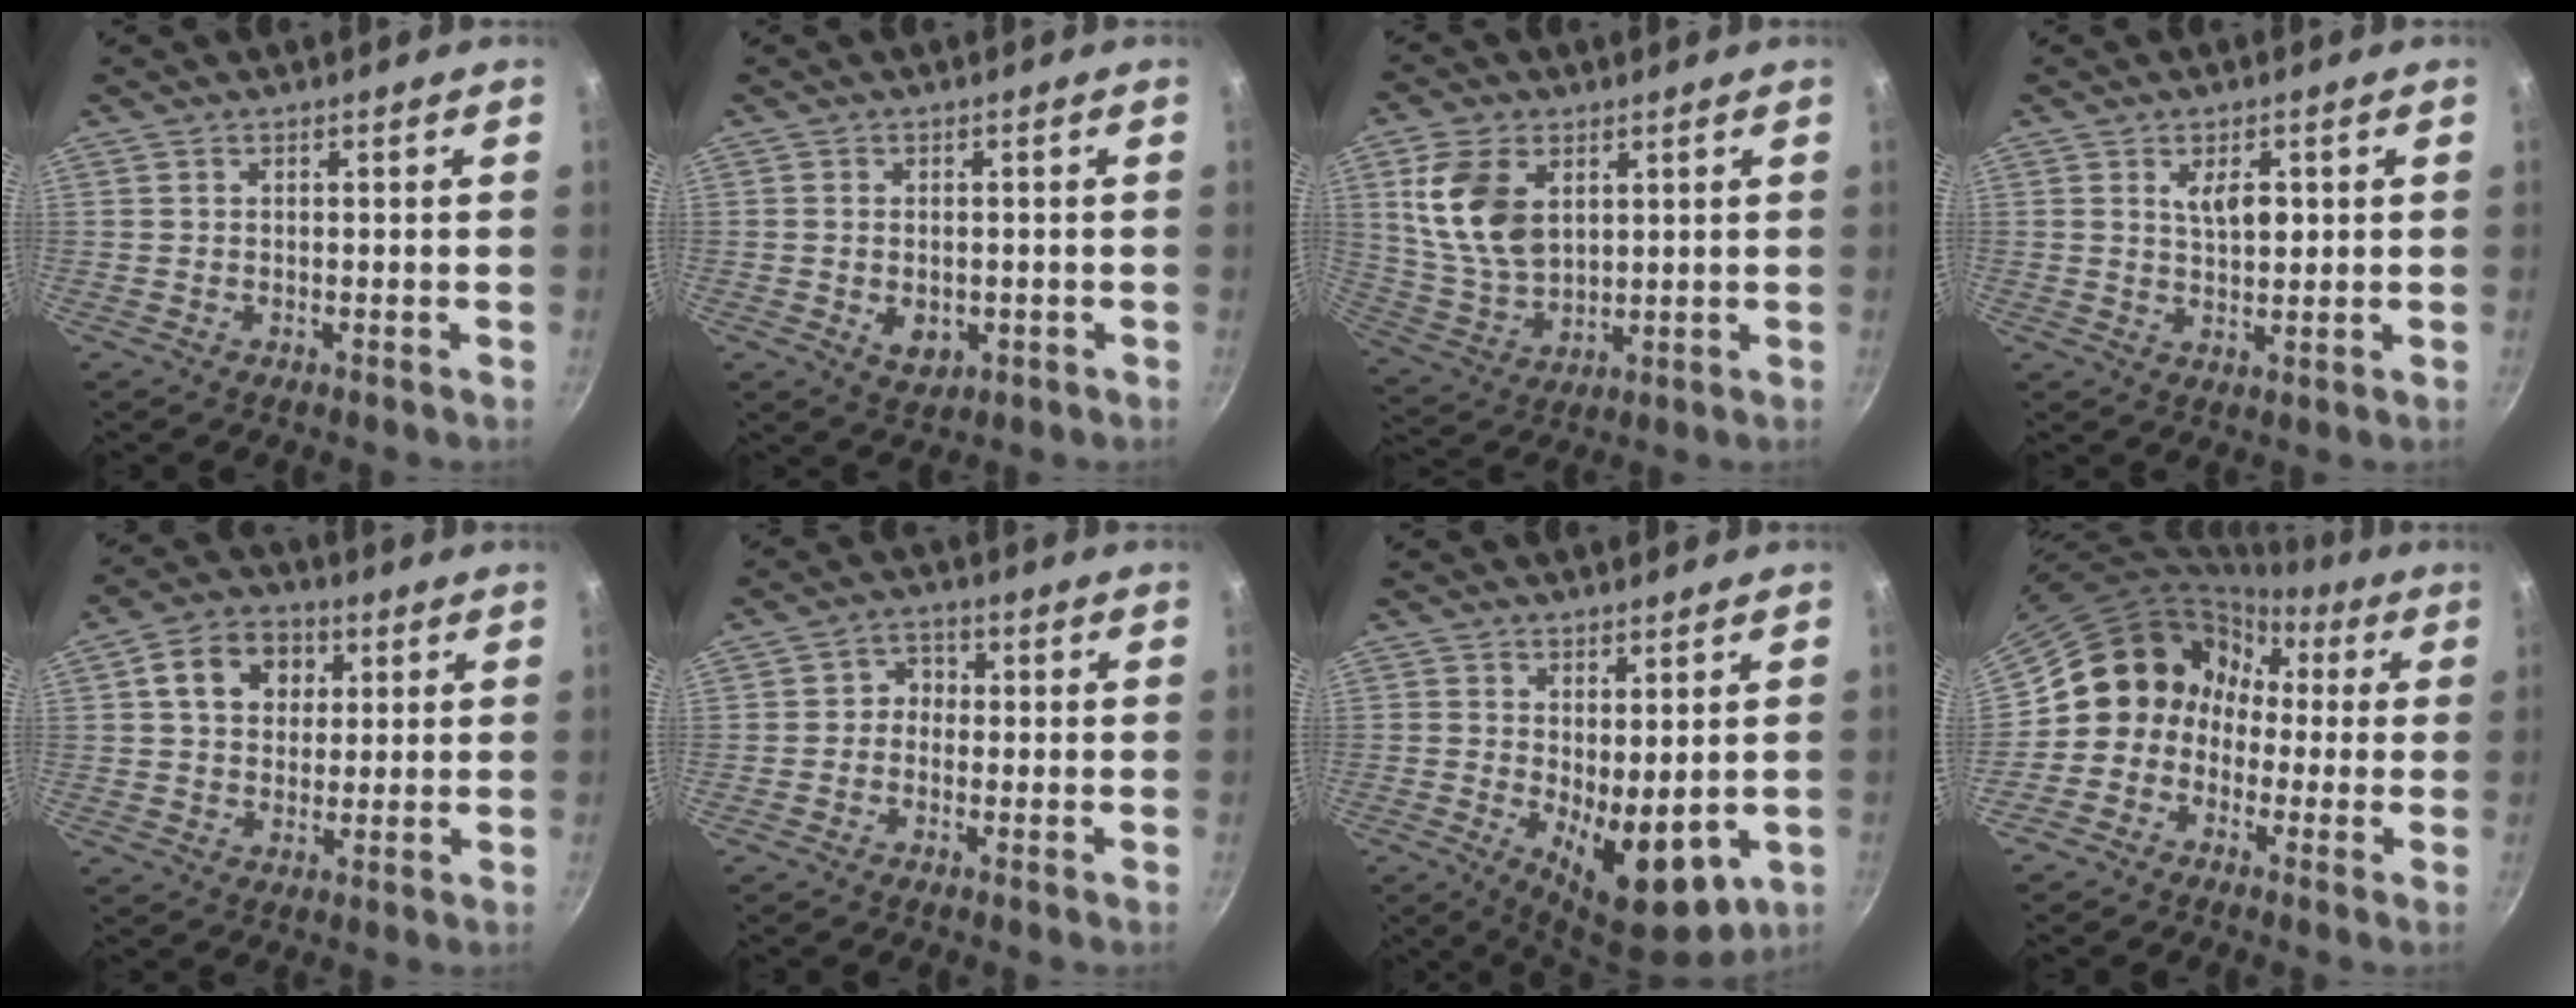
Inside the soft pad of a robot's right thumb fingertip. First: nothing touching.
{"total": 4.8, "force": [-0.9, 3.4, 3.3], "torque": [-0.042, -0.003, -0.006]}
{"total": 13.4, "force": [4.1, 8.6, 9.3], "torque": [-0.163, -0.022, 0.092]}
{"total": 5.6, "force": [1.5, 2.9, 4.6], "torque": [-0.065, -0.012, 0.027]}
{"total": 10.4, "force": [3.2, 8.1, 5.7], "torque": [-0.070, 0.008, 0.041]}
{"total": 3.6, "force": [-0.5, 3.2, 1.5], "torque": [0.001, 0.014, -0.019]}
{"total": 10.8, "force": [-0.6, 5.2, 9.4], "torque": [-0.116, -0.020, 0.007]}
{"total": 10.3, "force": [-0.4, 9.6, 3.6], "torque": [-0.016, 0.049, -0.034]}